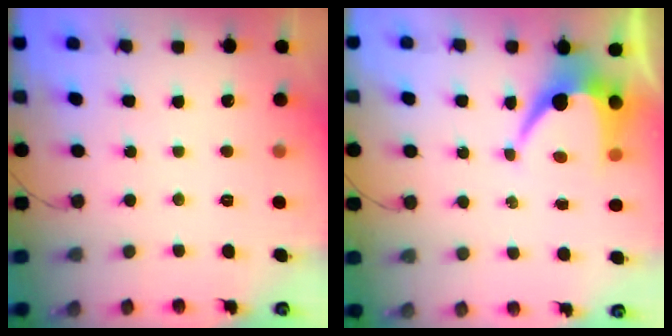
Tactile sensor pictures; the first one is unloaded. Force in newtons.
{"total": 7.2, "press": 7.2, "slide": 0.6}